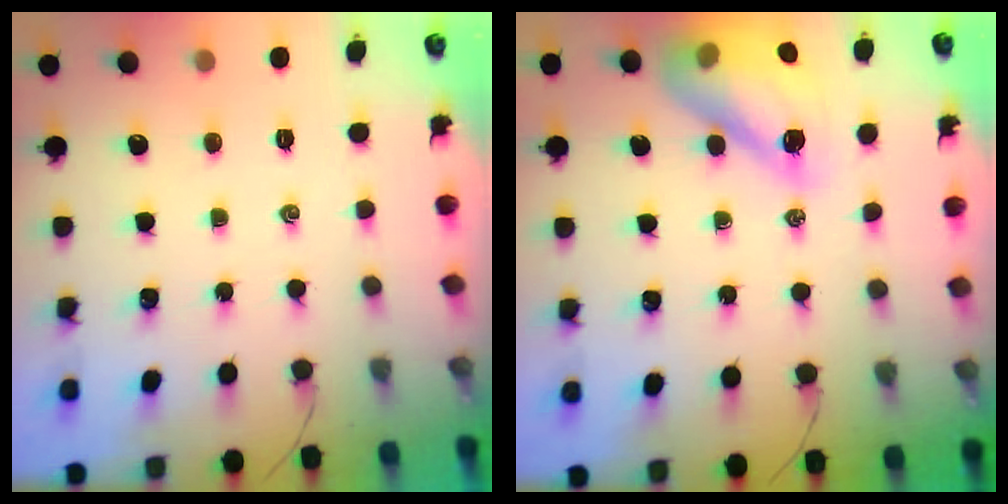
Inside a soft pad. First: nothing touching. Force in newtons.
{"total": 16.0, "press": 15.4, "slide": 4.3}